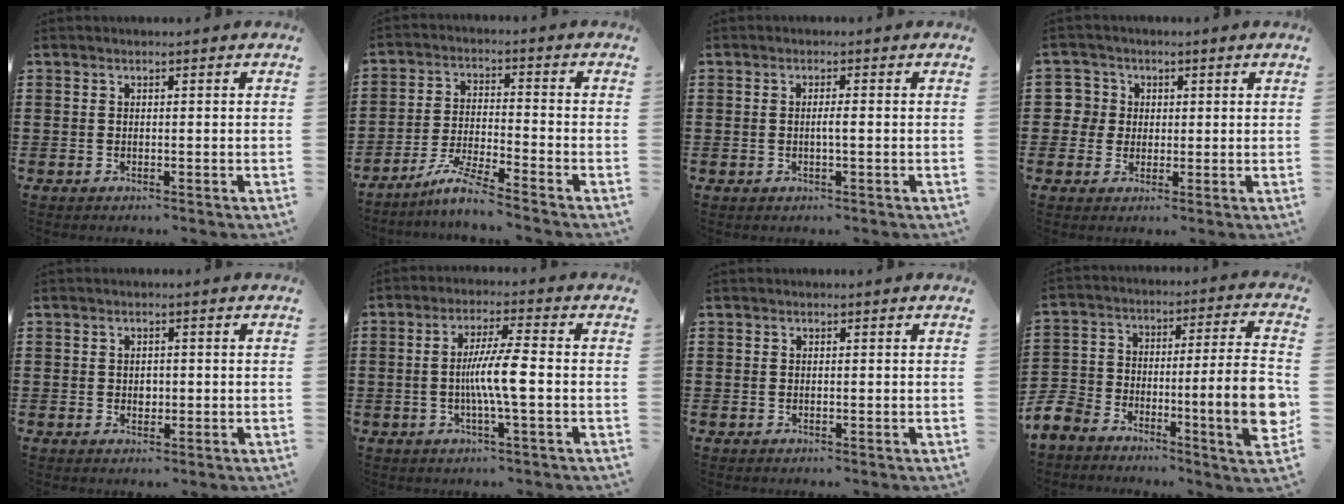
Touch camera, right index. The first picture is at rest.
{"total": 6.0, "force": [-5.2, -0.4, 3.0], "torque": [-0.071, -0.016, -0.104]}
{"total": 1.4, "force": [-0.2, -0.1, 1.3], "torque": [-0.025, -0.003, -0.005]}
{"total": 4.0, "force": [0.6, 3.9, 0.6], "torque": [-0.031, 0.012, 0.010]}
{"total": 1.3, "force": [0.0, 1.0, 0.9], "torque": [-0.018, 0.004, 0.000]}
{"total": 6.9, "force": [-1.0, 0.3, 6.9], "torque": [-0.127, -0.004, -0.024]}
{"total": 0.0}
{"total": 13.4, "force": [-7.2, 3.1, 10.8], "torque": [-0.186, 0.008, -0.129]}